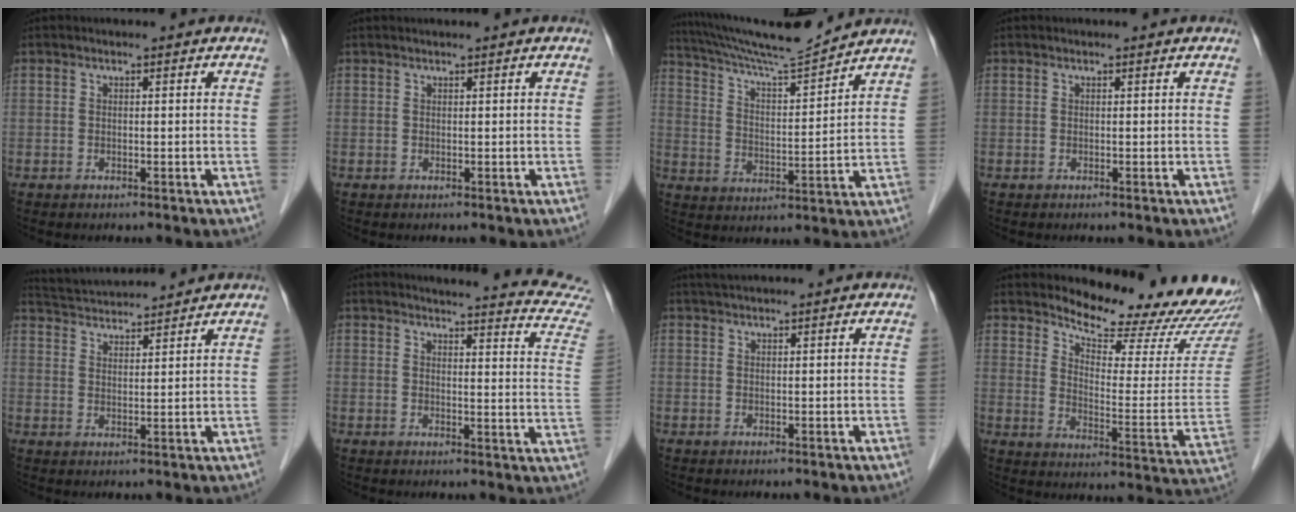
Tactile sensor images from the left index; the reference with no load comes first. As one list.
[{"total": 1.0, "force": [0.8, -0.1, 0.6], "torque": [-0.005, 0.015, 0.018]}, {"total": 12.7, "force": [12.0, -1.1, 4.0], "torque": [-0.079, -0.006, 0.203]}, {"total": 0.0}, {"total": 9.1, "force": [8.8, 0.3, 2.1], "torque": [-0.048, 0.027, 0.145]}, {"total": 18.3, "force": [17.8, 0.3, 4.3], "torque": [-0.037, -0.102, 0.173]}, {"total": 2.0, "force": [1.9, 0.1, 0.7], "torque": [-0.008, 0.024, 0.034]}, {"total": 19.0, "force": [18.1, 1.9, 5.5], "torque": [-0.075, -0.113, 0.221]}]